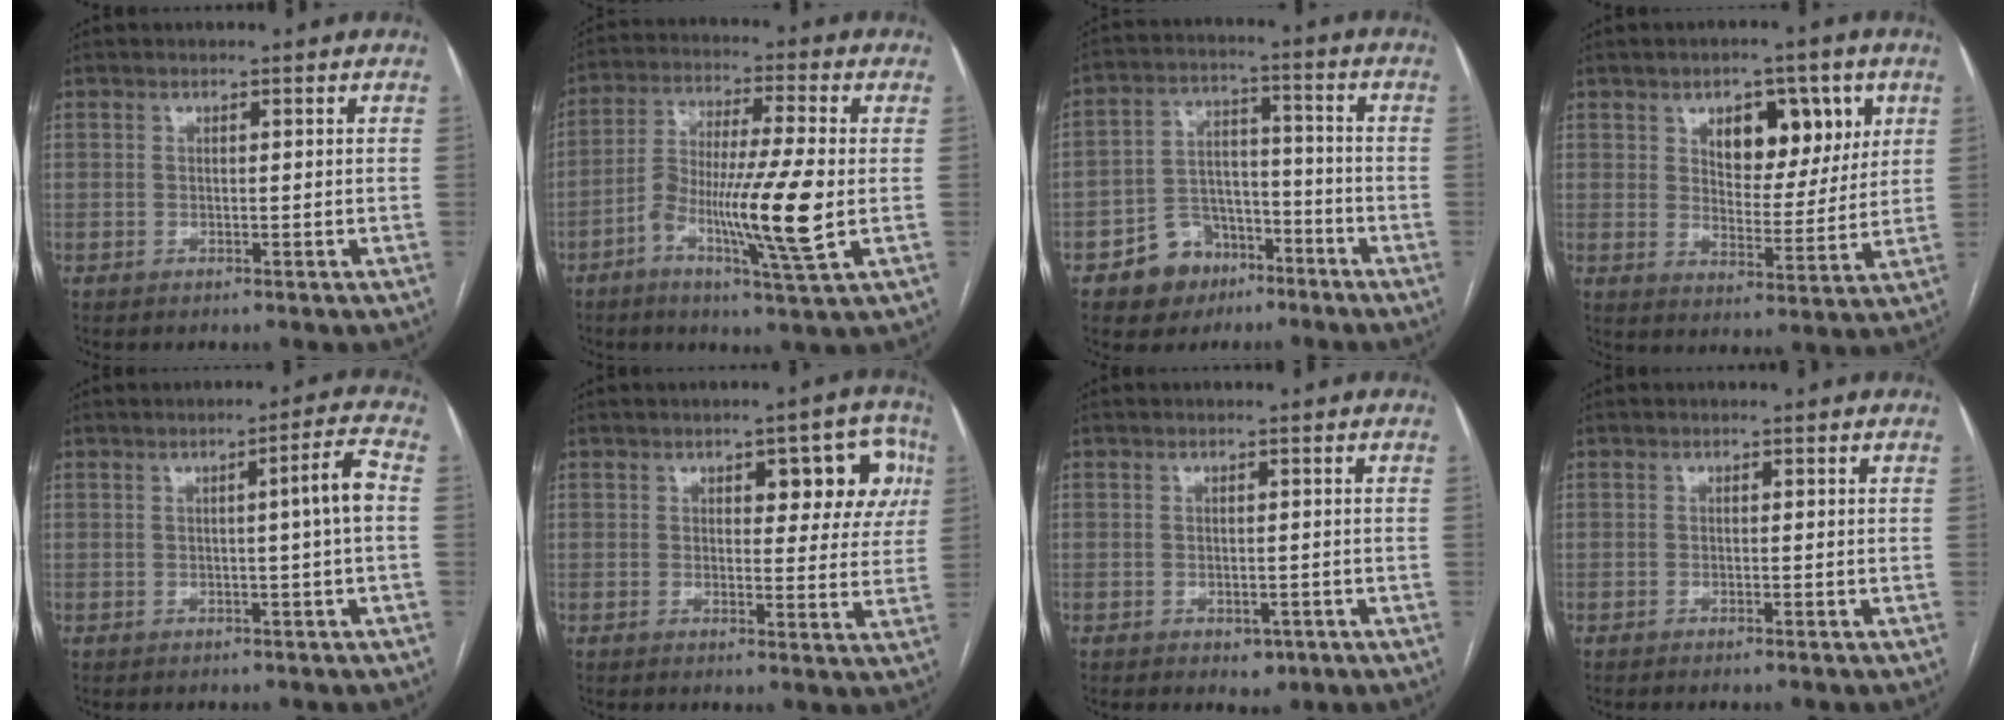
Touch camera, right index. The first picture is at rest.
{"total": 13.0, "force": [-3.1, 0.3, 12.6], "torque": [-0.238, -0.005, -0.061]}
{"total": 9.2, "force": [-5.3, 6.8, 2.9], "torque": [-0.048, 0.024, -0.083]}
{"total": 10.0, "force": [4.4, 5.2, 7.3], "torque": [-0.095, 0.011, 0.071]}
{"total": 4.3, "force": [-0.1, -0.8, 4.2], "torque": [-0.057, 0.006, 0.000]}
{"total": 8.6, "force": [3.1, 3.8, 7.1], "torque": [-0.062, 0.022, 0.034]}
{"total": 2.1, "force": [-1.0, 1.5, 1.1], "torque": [-0.006, 0.002, -0.004]}
{"total": 0.6, "force": [-0.5, -0.1, 0.3], "torque": [-0.005, 0.000, -0.009]}